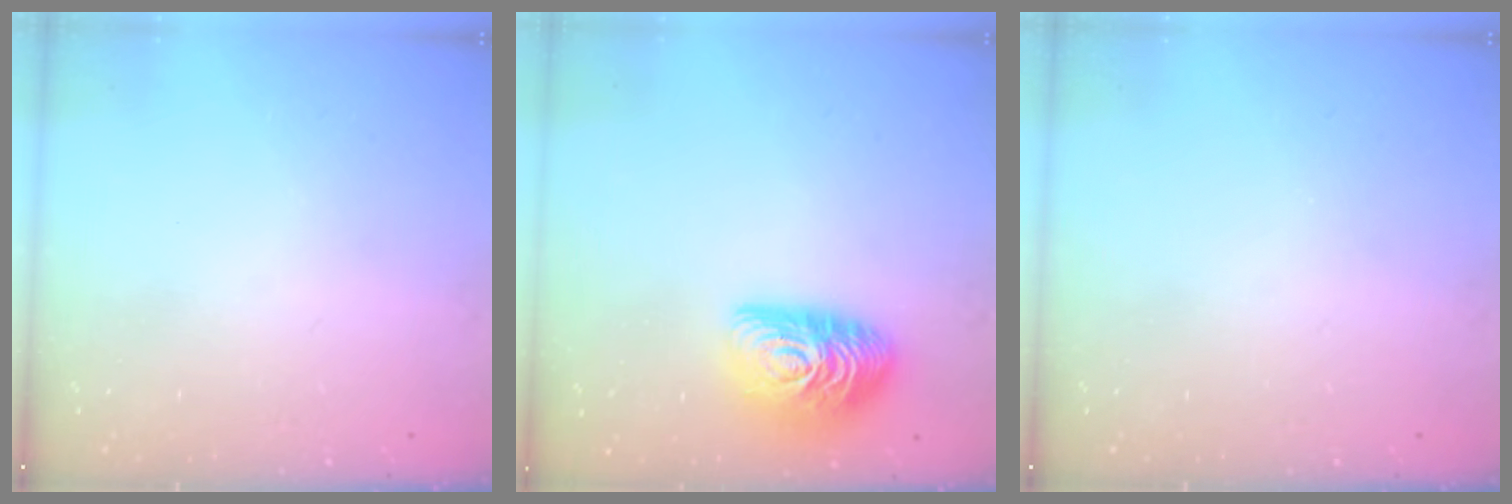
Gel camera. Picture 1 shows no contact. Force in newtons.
{"total": 14.7, "press": 14.7, "slide": 0.8}
{"total": 0.0}